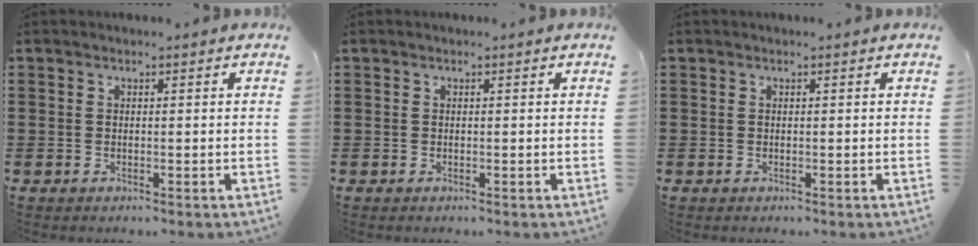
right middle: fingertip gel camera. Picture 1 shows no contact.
{"total": 0.0}
{"total": 0.0}